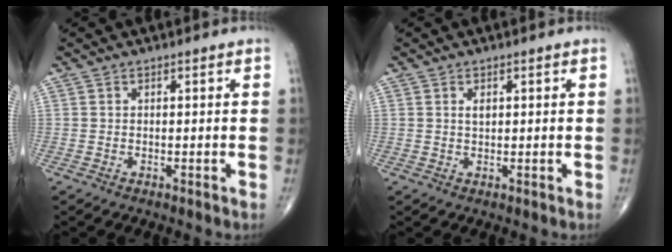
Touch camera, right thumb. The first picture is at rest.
{"total": 1.4, "force": [0.5, 0.8, 1.1], "torque": [-0.015, -0.002, 0.009]}